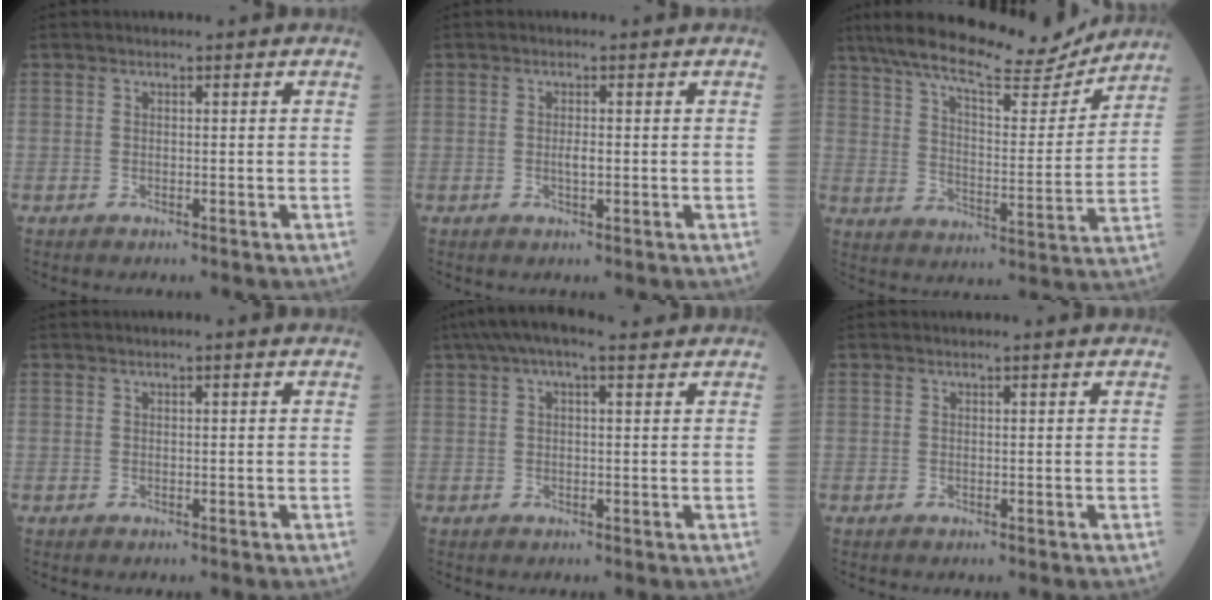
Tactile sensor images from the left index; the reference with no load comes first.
{"total": 1.4, "force": [-0.1, 0.3, 1.3], "torque": [-0.027, 0.000, -0.001]}
{"total": 19.3, "force": [16.8, 3.1, 9.0], "torque": [-0.159, 0.005, 0.254]}
{"total": 0.6, "force": [0.3, 0.0, 0.5], "torque": [-0.012, 0.003, 0.005]}
{"total": 7.6, "force": [5.3, 2.0, 5.0], "torque": [-0.092, 0.051, 0.087]}
{"total": 1.0, "force": [1.0, -0.1, 0.4], "torque": [-0.014, 0.001, 0.013]}